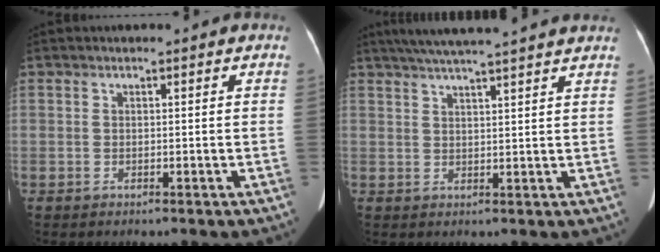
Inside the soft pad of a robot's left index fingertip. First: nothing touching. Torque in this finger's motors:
{"motor_torque": [0.02, -0.25, -0.02, 0.01]}